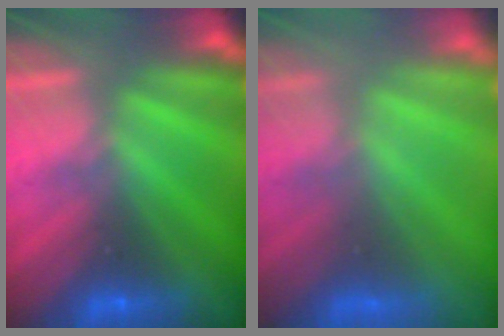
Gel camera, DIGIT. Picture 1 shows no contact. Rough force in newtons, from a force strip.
{"total": 6.4}